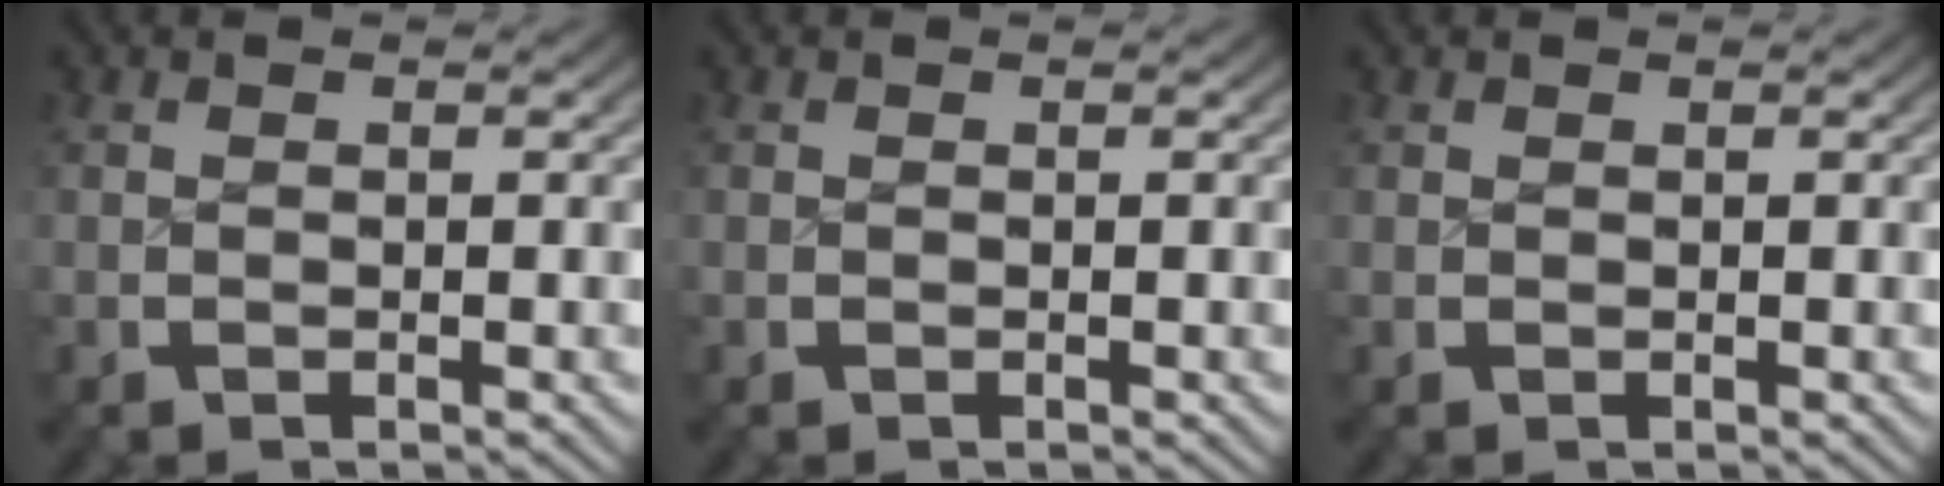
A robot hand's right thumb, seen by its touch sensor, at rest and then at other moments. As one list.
[{"total": 0.0}, {"total": 0.0}]